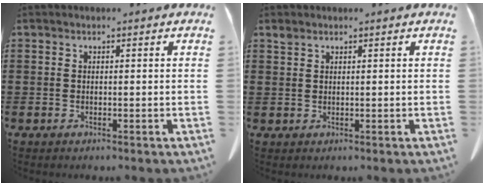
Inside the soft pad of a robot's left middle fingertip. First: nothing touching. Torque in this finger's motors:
{"motor_torque": [0.03, 0.10, -0.01, 0.00]}